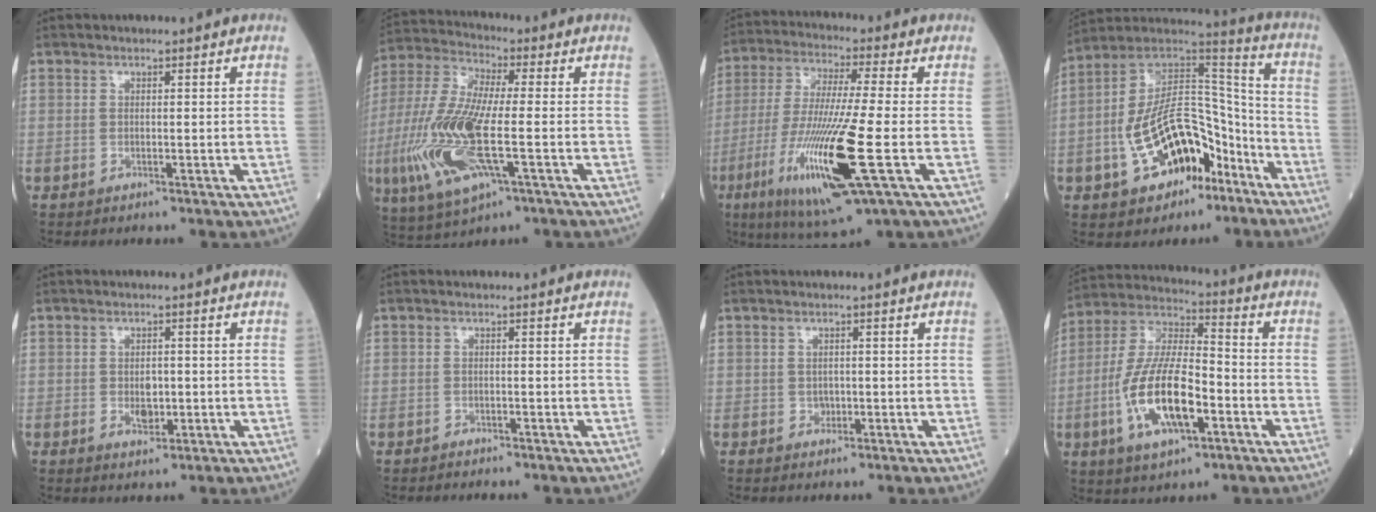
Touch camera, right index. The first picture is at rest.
{"total": 17.2, "force": [-4.2, 4.0, 16.2], "torque": [-0.370, -0.016, -0.077]}
{"total": 17.6, "force": [-5.7, 0.8, 16.6], "torque": [-0.353, -0.037, -0.105]}
{"total": 18.9, "force": [-7.8, 9.3, 14.5], "torque": [-0.257, 0.031, -0.120]}
{"total": 2.8, "force": [-0.5, 1.6, 2.2], "torque": [-0.035, 0.000, -0.004]}
{"total": 1.0, "force": [-0.9, 0.2, 0.2], "torque": [-0.008, -0.001, -0.014]}
{"total": 1.1, "force": [-0.3, 0.9, 0.5], "torque": [-0.007, 0.002, -0.004]}
{"total": 15.4, "force": [-4.6, 5.2, 13.8], "torque": [-0.285, 0.002, -0.084]}